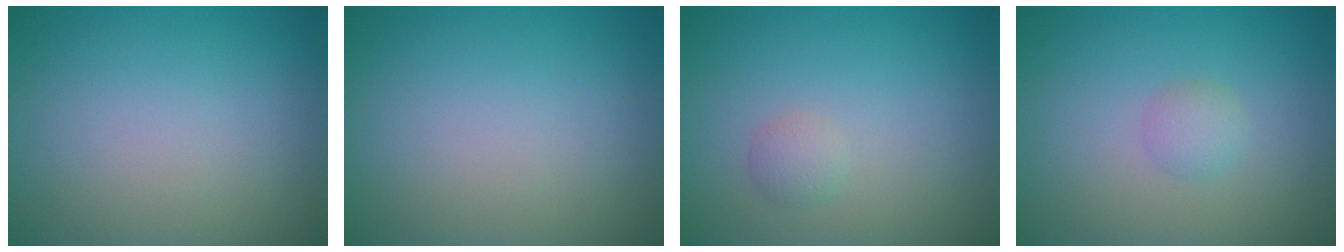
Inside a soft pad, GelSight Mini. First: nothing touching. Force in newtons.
{"total": 0.0}
{"total": 1.1, "press": 1.1, "slide": 0.0}
{"total": 1.3, "press": 1.3, "slide": 0.1}